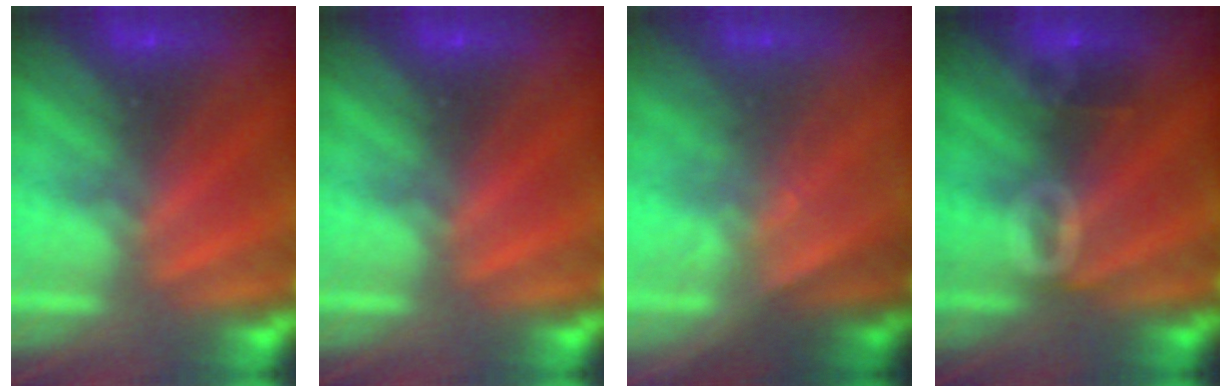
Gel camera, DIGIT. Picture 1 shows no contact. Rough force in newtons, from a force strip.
{"total": 0.0}
{"total": 1.5}
{"total": 3.1}